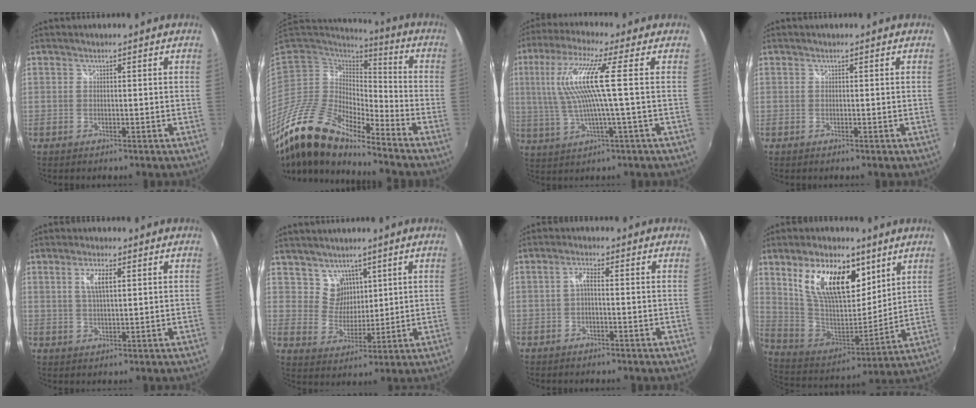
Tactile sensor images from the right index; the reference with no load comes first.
{"total": 17.3, "force": [-13.8, 4.3, 9.6], "torque": [-0.187, -0.025, -0.271]}
{"total": 11.7, "force": [1.4, -0.1, 11.6], "torque": [-0.225, 0.003, 0.032]}
{"total": 0.0}
{"total": 4.7, "force": [1.7, 1.4, 4.1], "torque": [-0.077, 0.002, 0.032]}
{"total": 6.1, "force": [3.8, 4.7, 0.7], "torque": [-0.002, 0.007, 0.075]}
{"total": 1.6, "force": [-0.1, 0.5, 1.5], "torque": [-0.031, 0.006, -0.005]}
{"total": 21.2, "force": [9.8, 10.9, 15.3], "torque": [-0.294, 0.013, 0.190]}